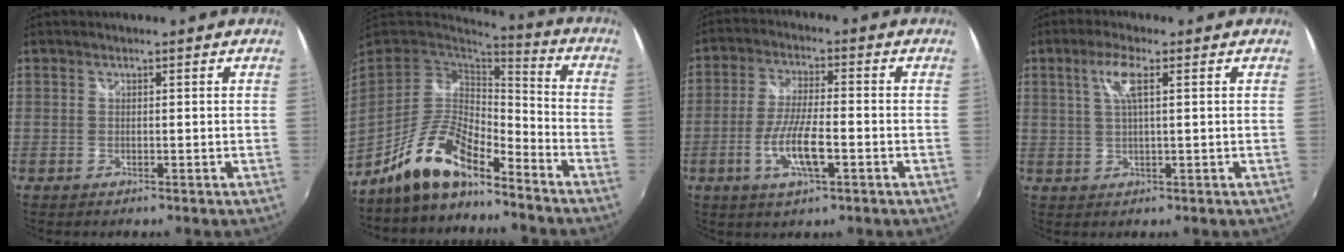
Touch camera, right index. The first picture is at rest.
{"total": 13.9, "force": [-10.6, 3.7, 8.2], "torque": [-0.175, -0.003, -0.201]}
{"total": 8.9, "force": [-3.2, 2.2, 8.0], "torque": [-0.159, -0.007, -0.059]}
{"total": 4.7, "force": [1.6, 0.6, 4.4], "torque": [-0.089, 0.004, 0.031]}